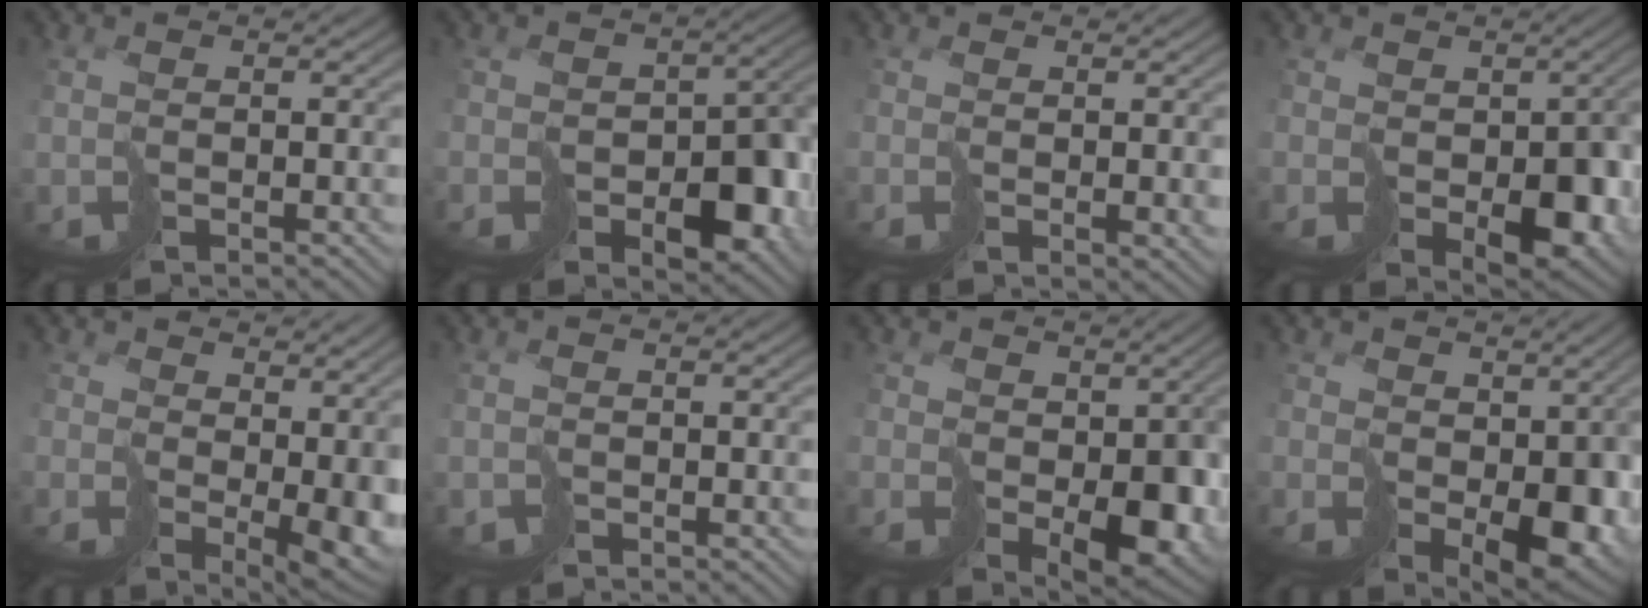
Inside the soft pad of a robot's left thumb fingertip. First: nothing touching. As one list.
[{"total": 7.1, "force": [-3.2, 4.9, 4.1], "torque": [-0.036, -0.017, -0.041]}, {"total": 1.5, "force": [0.0, 0.7, 1.3], "torque": [-0.013, -0.010, 0.010]}, {"total": 5.1, "force": [-0.3, 3.9, 3.3], "torque": [-0.040, -0.018, 0.000]}, {"total": 6.6, "force": [1.7, 3.9, 5.1], "torque": [-0.096, -0.029, 0.060]}, {"total": 0.5, "force": [-0.5, 0.2, -0.1], "torque": [0.004, -0.001, -0.010]}, {"total": 6.4, "force": [0.2, 4.7, 4.4], "torque": [-0.071, -0.032, 0.015]}, {"total": 7.6, "force": [0.4, 5.3, 5.3], "torque": [-0.096, -0.036, 0.022]}]